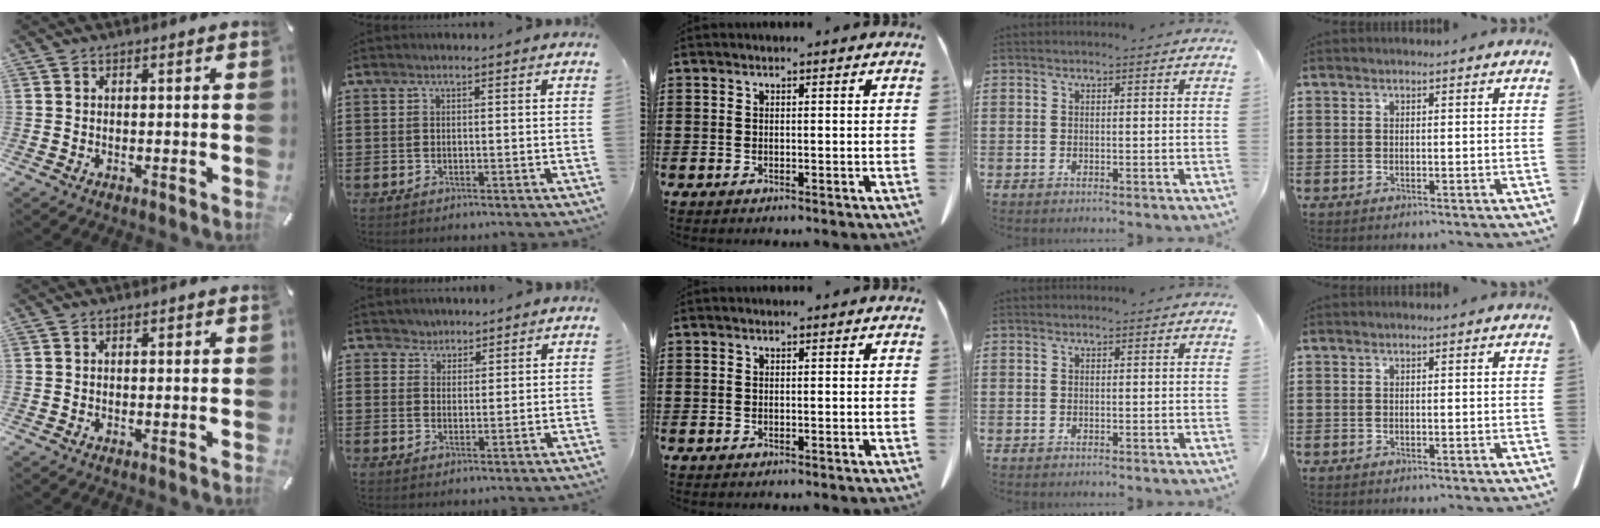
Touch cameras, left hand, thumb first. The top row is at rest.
{"index": {"total": 2.6, "force": [1.9, 1.7, -0.2], "torque": [-0.009, 0.010, 0.035]}}